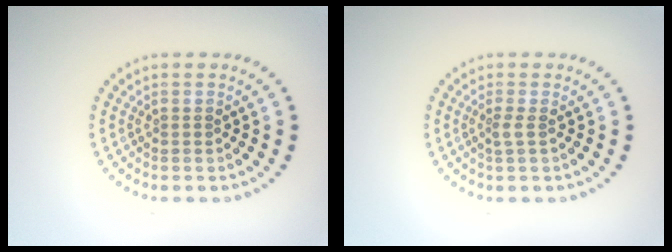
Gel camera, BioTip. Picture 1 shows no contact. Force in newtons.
{"total": 0.9, "press": 0.6, "slide": 0.7}